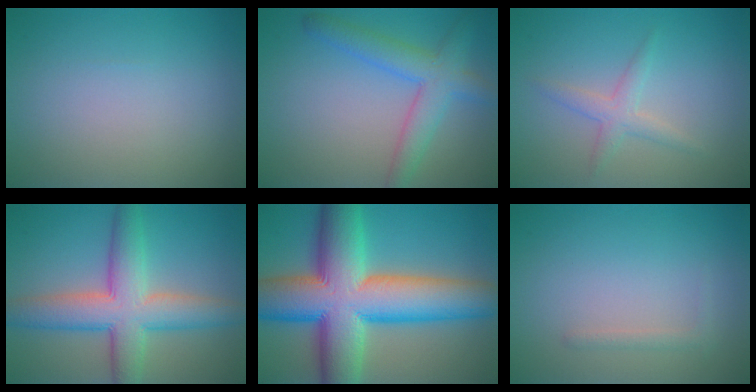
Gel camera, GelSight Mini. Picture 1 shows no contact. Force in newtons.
{"total": 4.5, "press": 4.5, "slide": 0.1}
{"total": 1.9, "press": 1.9, "slide": 0.0}
{"total": 7.6, "press": 7.6, "slide": 0.5}
{"total": 15.8, "press": 15.8, "slide": 0.3}
{"total": 0.8, "press": 0.8, "slide": 0.0}